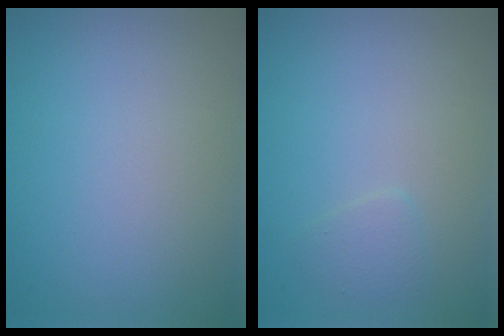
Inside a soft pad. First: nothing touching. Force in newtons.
{"total": 1.0, "press": 1.0, "slide": 0.1}